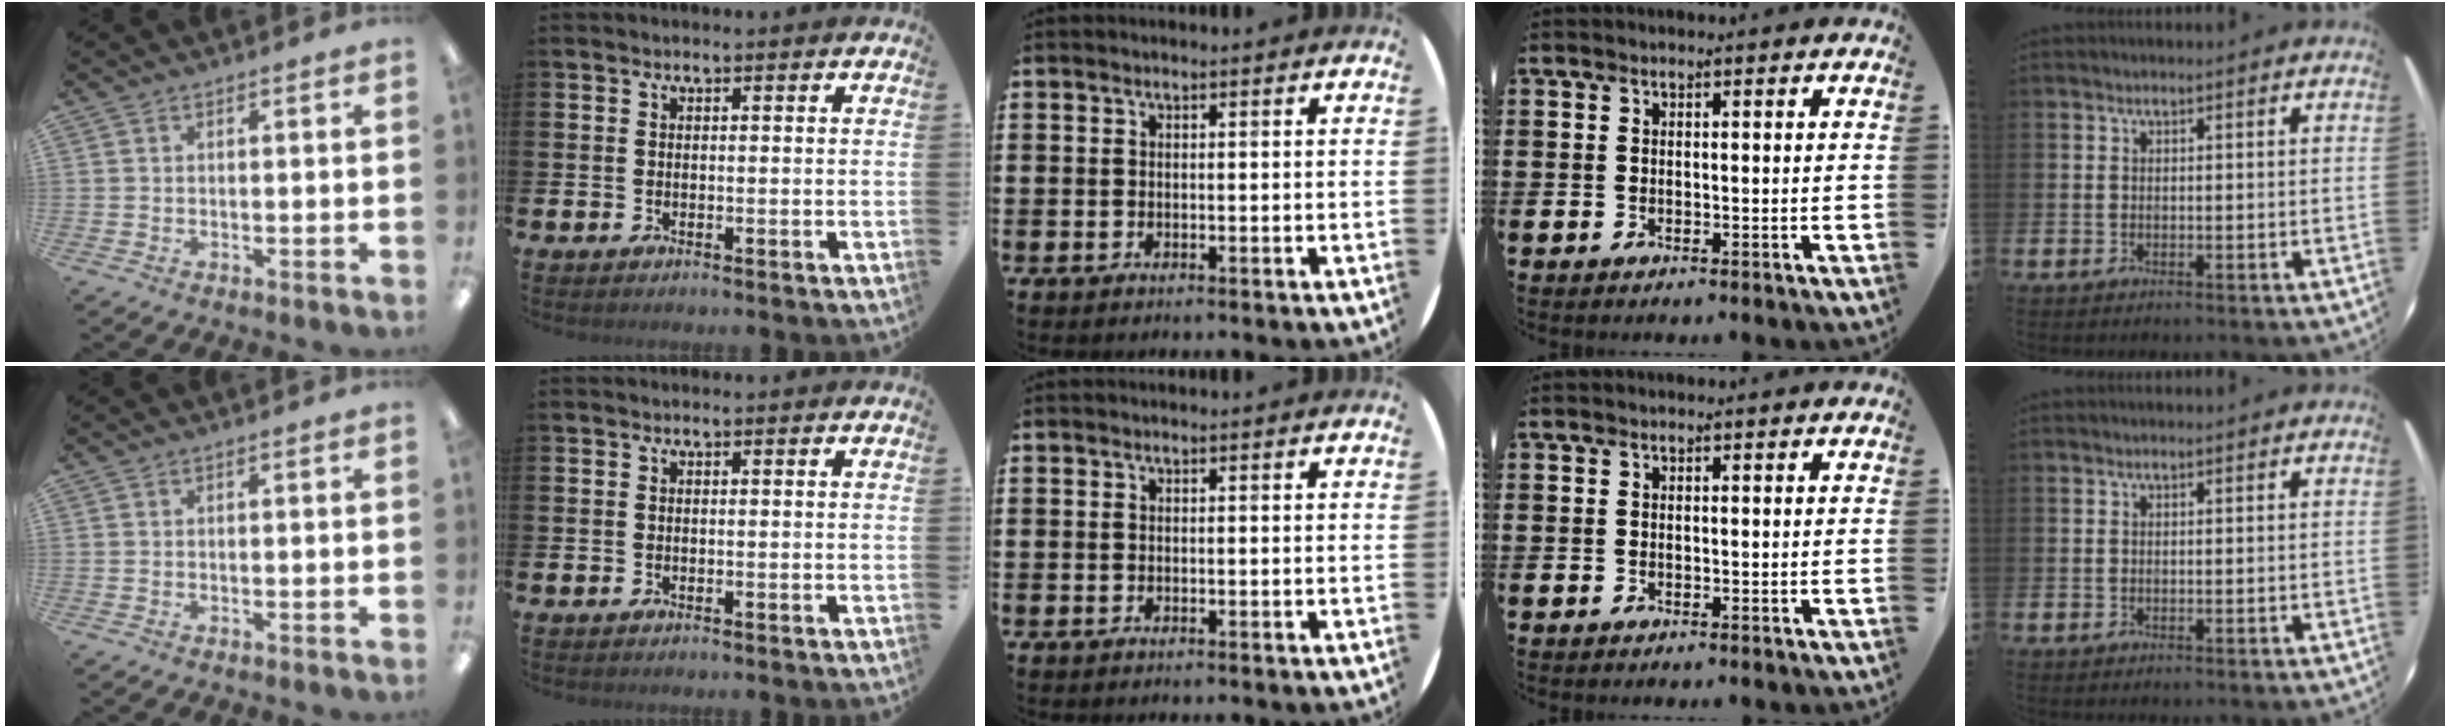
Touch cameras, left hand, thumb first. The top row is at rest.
{}